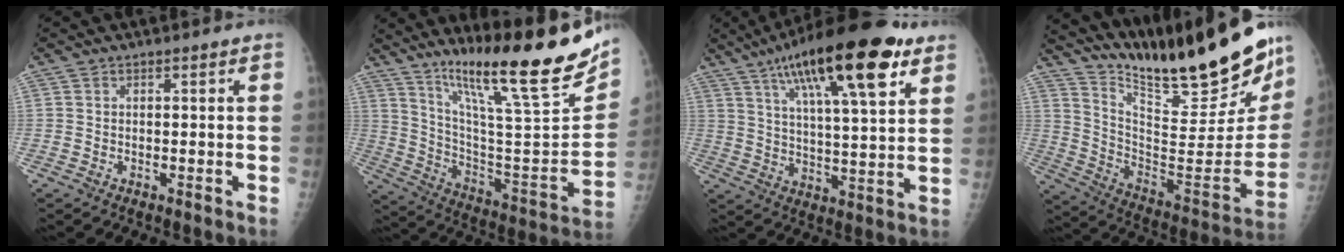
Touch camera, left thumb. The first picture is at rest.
{"total": 26.6, "force": [18.4, 3.4, 18.8], "torque": [-0.272, -0.085, 0.305]}
{"total": 23.0, "force": [12.4, 6.0, 18.4], "torque": [-0.286, -0.023, 0.196]}
{"total": 29.1, "force": [23.6, 4.2, 16.6], "torque": [-0.234, -0.144, 0.361]}